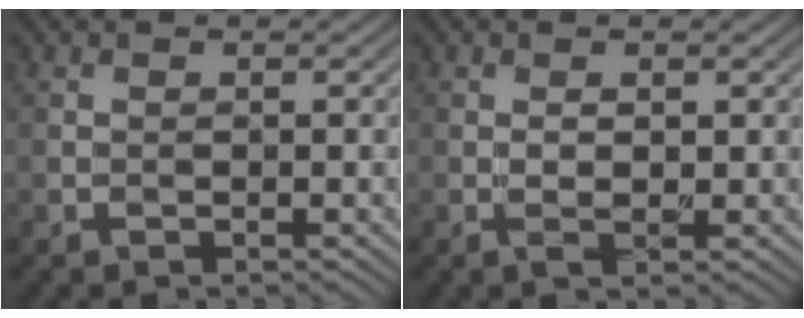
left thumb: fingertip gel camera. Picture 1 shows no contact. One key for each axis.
{"total": 0.9, "fx": 0.4, "fy": -0.2, "fz": 0.8, "tx": -0.020, "ty": -0.002, "tz": 0.009}